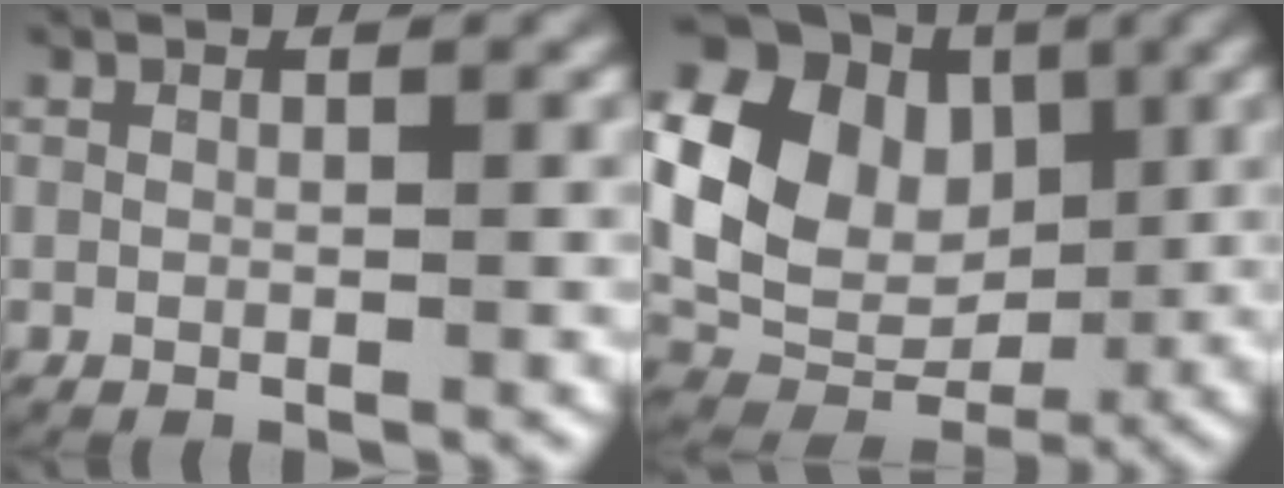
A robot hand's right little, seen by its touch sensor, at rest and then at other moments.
{"total": 17.0, "force": [1.8, 14.0, 9.5], "torque": [-0.204, -0.016, 0.023]}